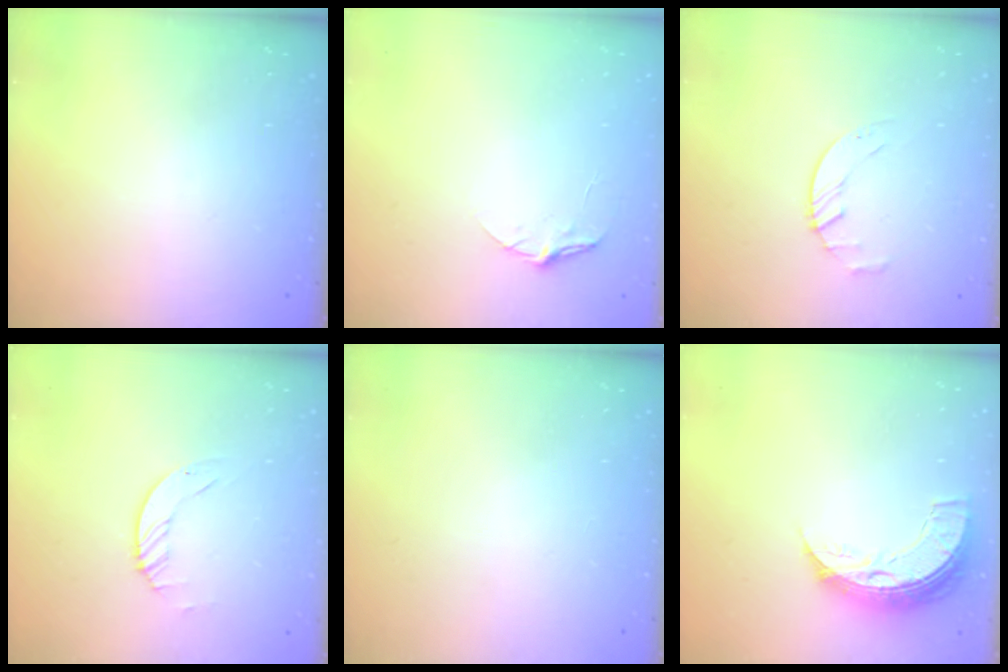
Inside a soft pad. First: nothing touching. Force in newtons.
{"total": 5.3, "press": 5.2, "slide": 0.6}
{"total": 2.7, "press": 2.6, "slide": 0.3}
{"total": 1.2, "press": 1.2, "slide": 0.2}
{"total": 0.0}
{"total": 9.8, "press": 9.8, "slide": 0.8}